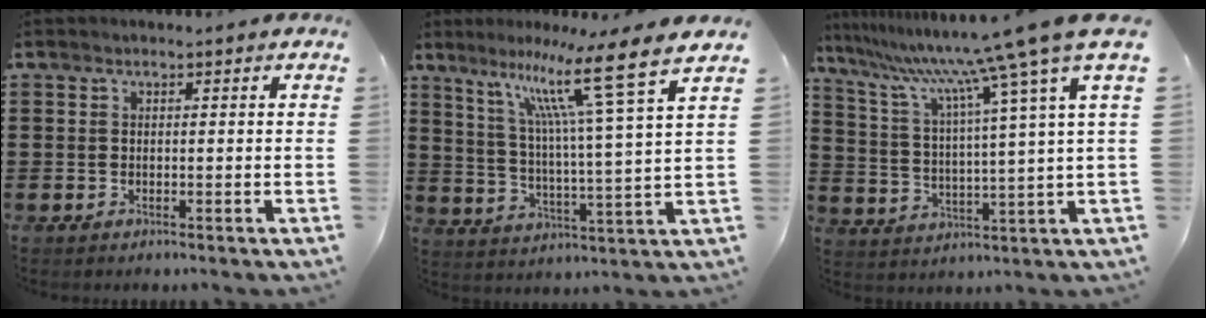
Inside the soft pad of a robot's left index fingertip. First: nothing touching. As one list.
[{"total": 12.3, "force": [8.7, -0.3, 8.8], "torque": [-0.175, -0.052, 0.128]}, {"total": 12.1, "force": [9.4, -1.0, 7.6], "torque": [-0.186, -0.058, 0.145]}]